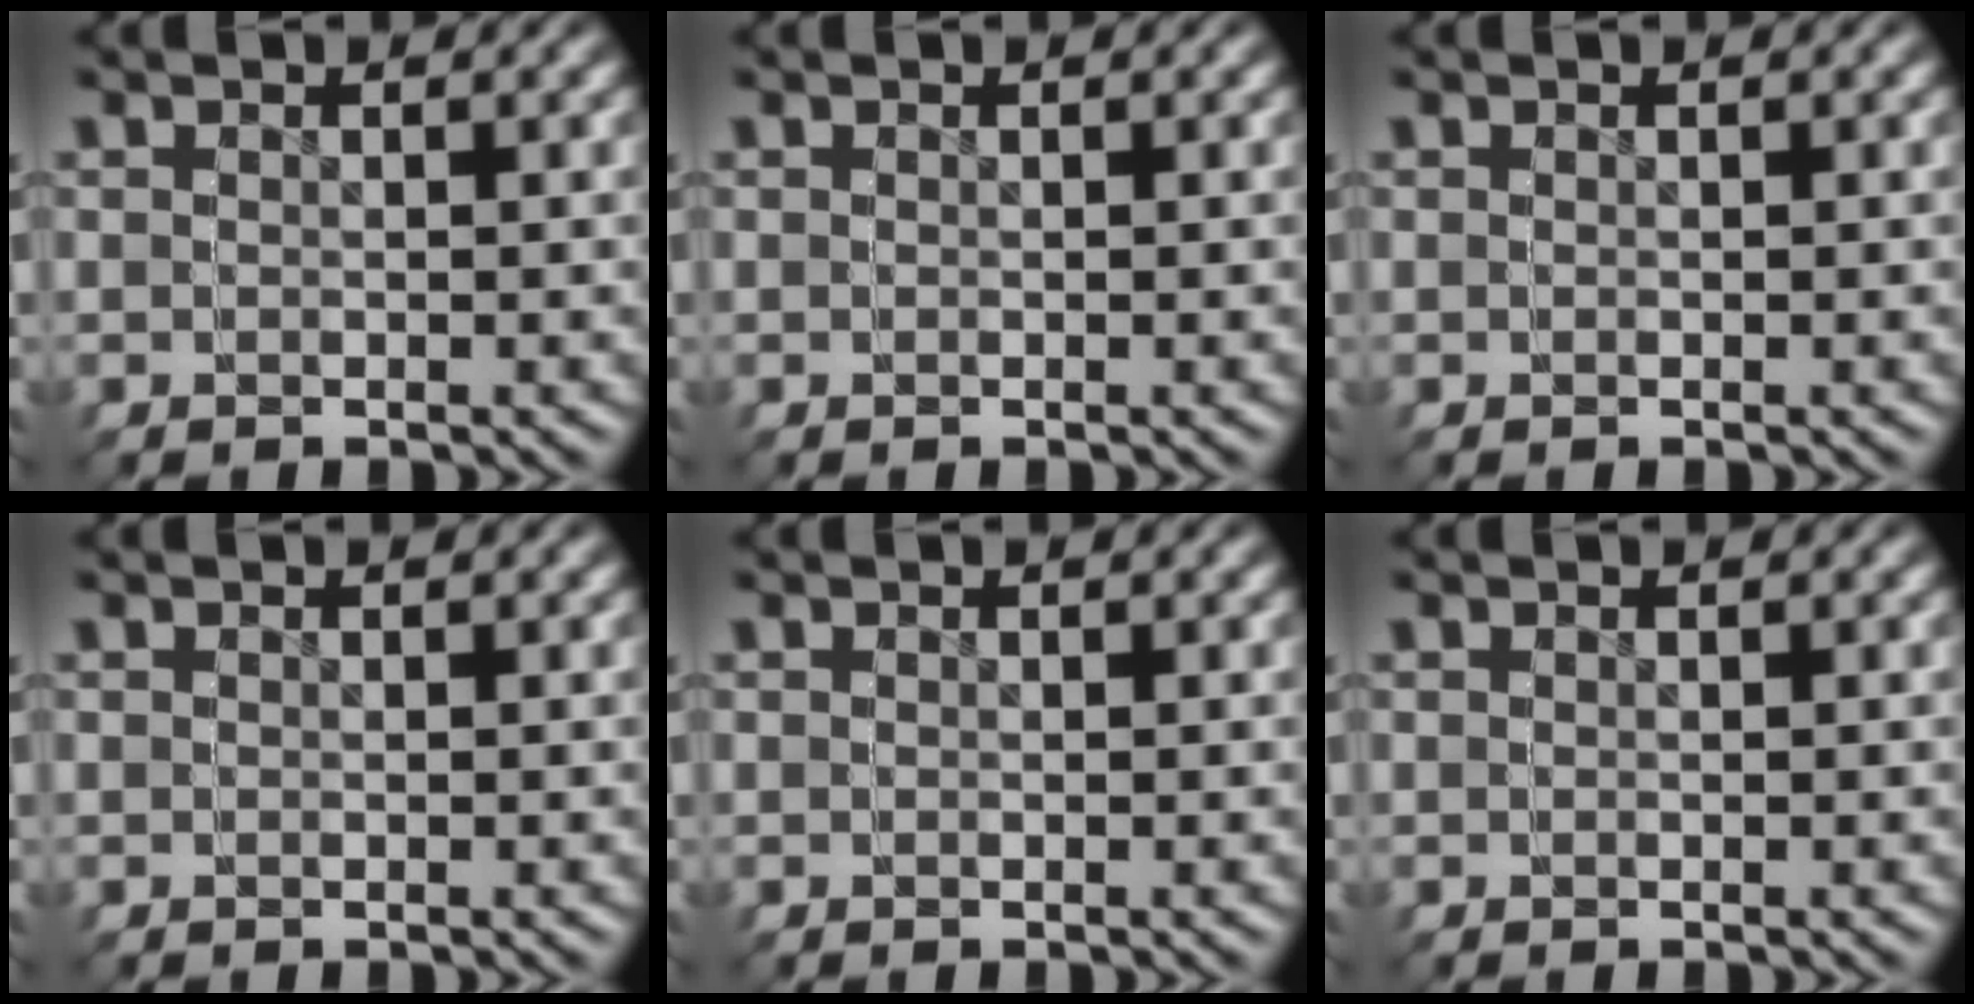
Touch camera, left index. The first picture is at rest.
{"total": 0.0}
{"total": 0.0}
{"total": 0.0}
{"total": 0.0}
{"total": 0.0}